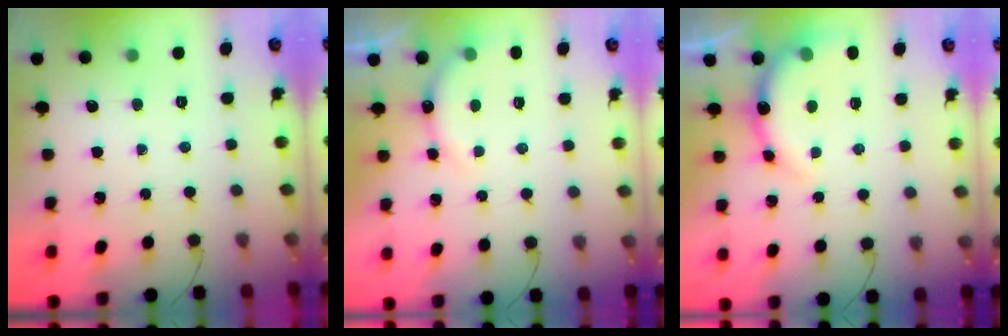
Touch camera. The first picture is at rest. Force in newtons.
{"total": 6.4, "press": 6.3, "slide": 1.2}
{"total": 8.1, "press": 8.0, "slide": 1.4}